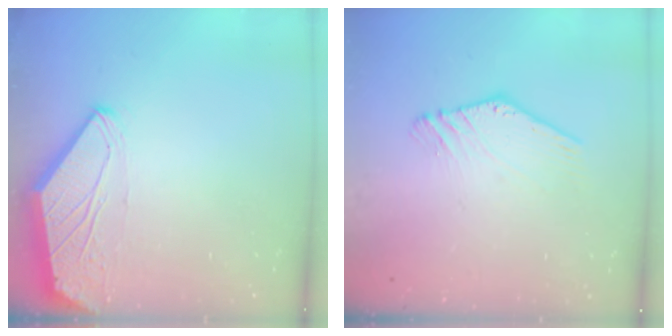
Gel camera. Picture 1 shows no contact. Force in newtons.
{"total": 1.2, "press": 1.2, "slide": 0.2}